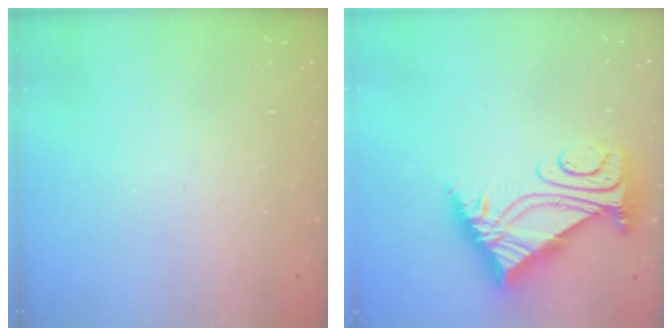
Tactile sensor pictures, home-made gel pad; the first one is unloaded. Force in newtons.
{"total": 8.2, "press": 8.2, "slide": 0.8}